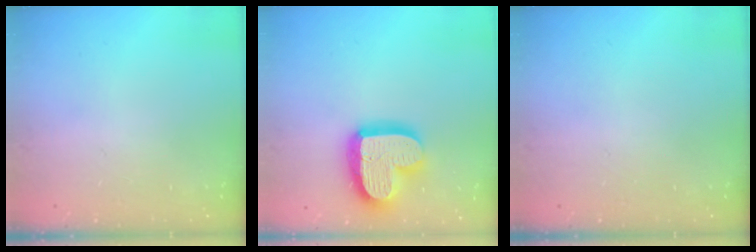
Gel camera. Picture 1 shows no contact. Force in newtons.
{"total": 19.2, "press": 19.1, "slide": 1.4}
{"total": 0.0}